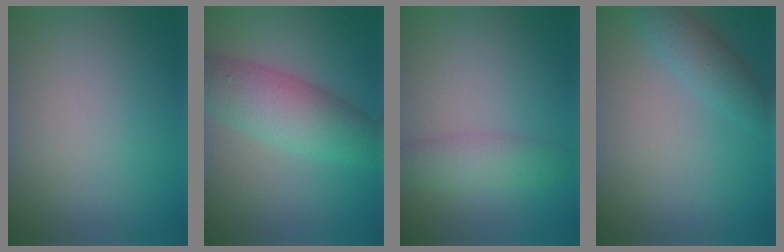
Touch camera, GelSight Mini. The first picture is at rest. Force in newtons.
{"total": 6.3, "press": 6.2, "slide": 0.1}
{"total": 3.1, "press": 3.1, "slide": 0.0}
{"total": 2.7, "press": 2.7, "slide": 0.1}